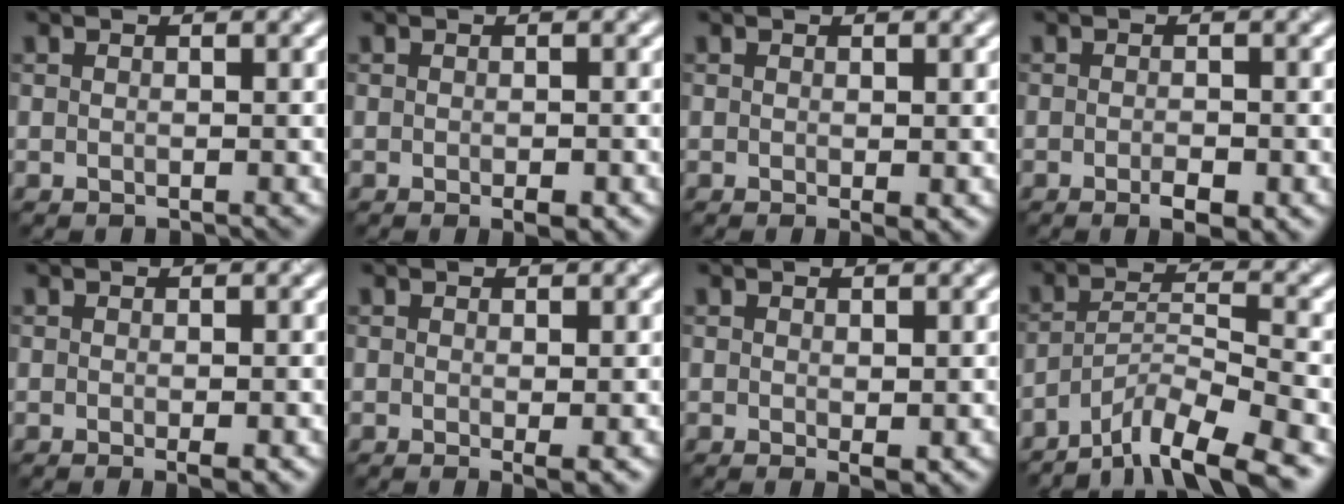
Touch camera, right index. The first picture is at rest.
{"total": 1.7, "force": [-0.8, 0.6, 1.4], "torque": [-0.019, -0.004, -0.008]}
{"total": 1.0, "force": [-0.2, 0.1, 1.0], "torque": [-0.013, -0.007, -0.003]}
{"total": 2.4, "force": [-1.1, 0.7, 2.0], "torque": [-0.029, -0.003, -0.016]}
{"total": 1.4, "force": [-0.5, 0.2, 1.3], "torque": [-0.018, -0.006, -0.006]}
{"total": 1.3, "force": [-0.2, 0.1, 1.3], "torque": [-0.020, -0.009, -0.004]}
{"total": 1.2, "force": [-0.1, 0.4, 1.2], "torque": [-0.016, -0.006, -0.002]}
{"total": 7.9, "force": [-6.1, 1.6, 4.8], "torque": [-0.068, 0.005, -0.111]}